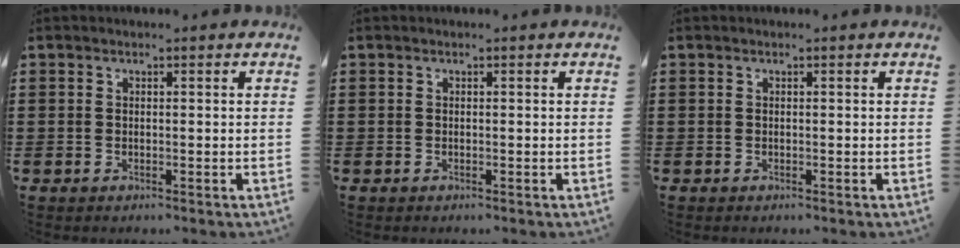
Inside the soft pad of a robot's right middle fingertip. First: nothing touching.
{"total": 0.0}
{"total": 0.0}